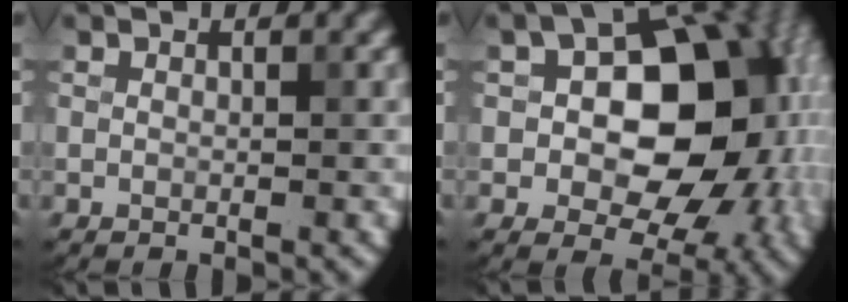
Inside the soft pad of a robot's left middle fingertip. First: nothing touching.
{"total": 14.6, "force": [1.0, 9.3, 11.2], "torque": [-0.122, 0.017, 0.018]}